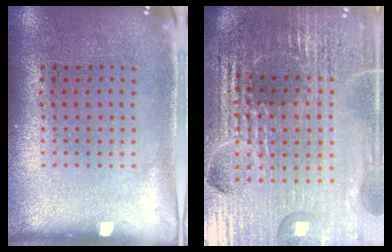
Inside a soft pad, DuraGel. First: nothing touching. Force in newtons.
{"total": 6.6, "press": 5.8, "slide": 3.2}